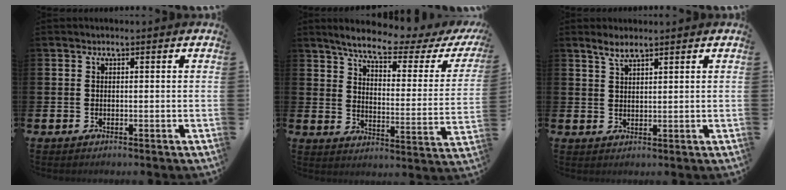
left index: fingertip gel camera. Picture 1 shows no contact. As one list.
[{"total": 7.0, "force": [5.9, 1.1, 3.6], "torque": [-0.087, -0.038, 0.093]}, {"total": 2.9, "force": [2.4, 0.6, 1.5], "torque": [-0.027, -0.003, 0.043]}]